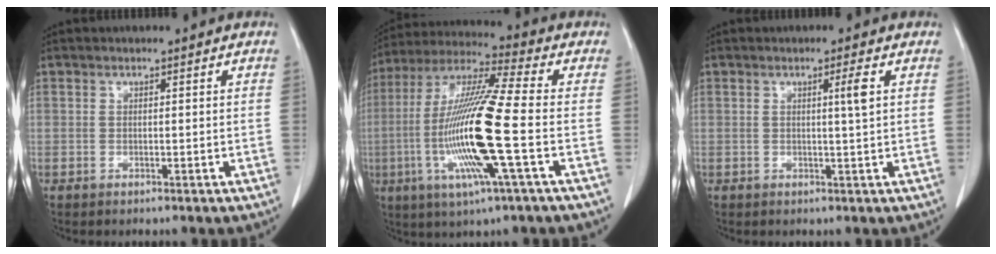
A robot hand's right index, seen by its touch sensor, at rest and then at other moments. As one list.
[{"total": 17.8, "force": [-3.6, 0.2, 17.4], "torque": [-0.360, -0.011, -0.079]}, {"total": 2.3, "force": [0.6, -0.5, 2.2], "torque": [-0.037, -0.004, 0.011]}]